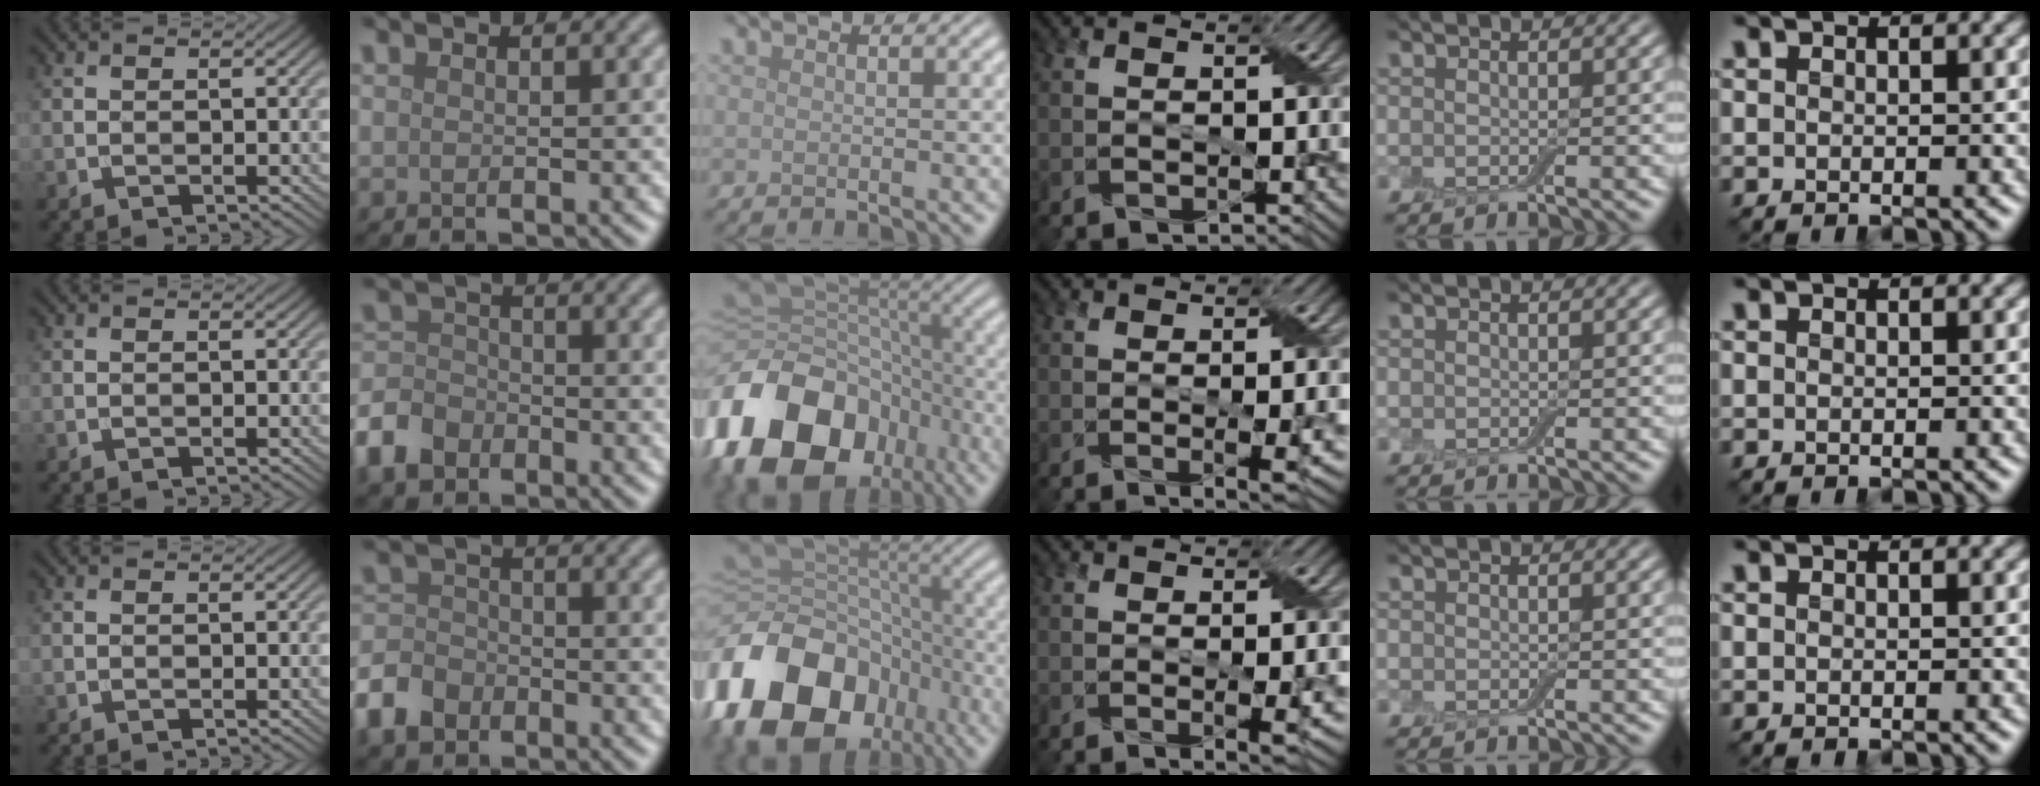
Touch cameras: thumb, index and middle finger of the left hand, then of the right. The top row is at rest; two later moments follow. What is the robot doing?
{"motion": "fold", "object": "aluminum foil"}